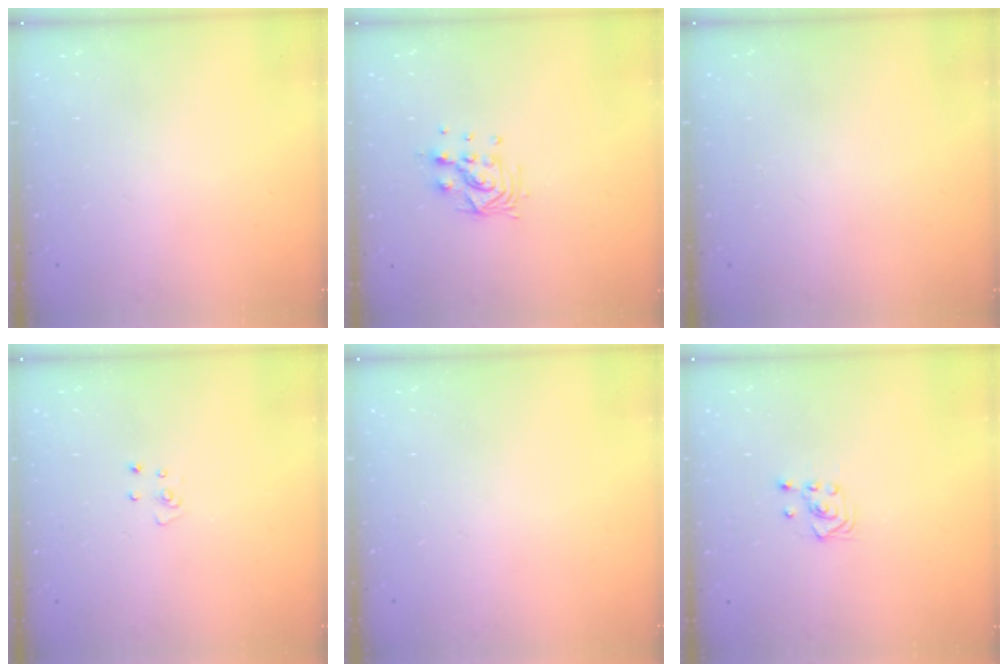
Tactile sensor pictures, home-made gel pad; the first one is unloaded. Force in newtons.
{"total": 8.4, "press": 8.4, "slide": 0.3}
{"total": 0.0}
{"total": 3.0, "press": 3.0, "slide": 0.3}
{"total": 0.0}
{"total": 3.0, "press": 2.6, "slide": 1.5}